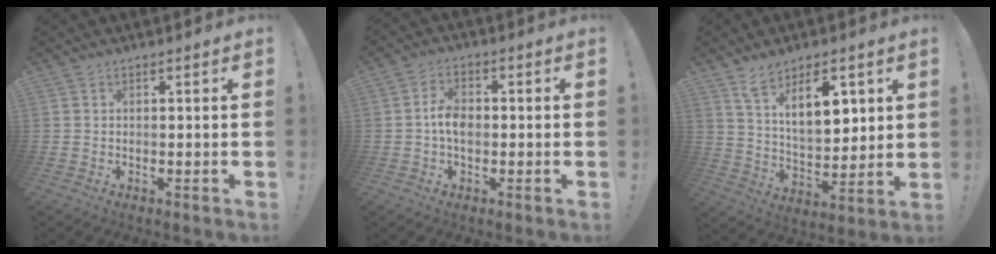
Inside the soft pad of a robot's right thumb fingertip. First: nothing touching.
{"total": 6.2, "force": [-0.9, 4.0, 4.7], "torque": [-0.088, 0.010, -0.018]}
{"total": 13.3, "force": [7.9, 6.3, 8.6], "torque": [-0.145, -0.027, 0.142]}